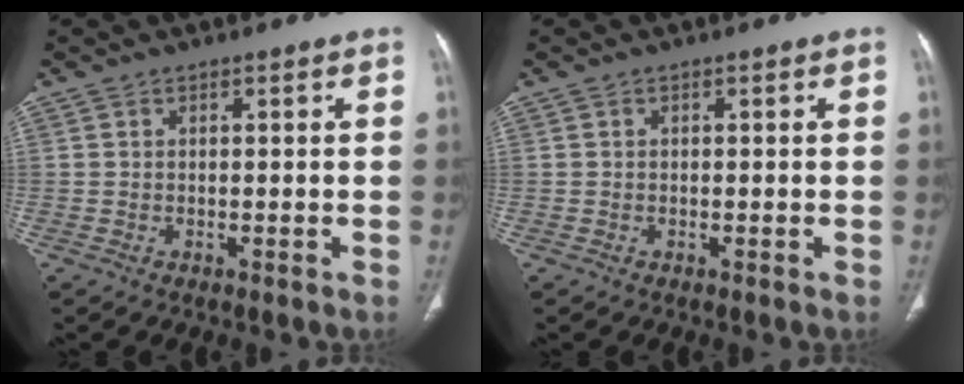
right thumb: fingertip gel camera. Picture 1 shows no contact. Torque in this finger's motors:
{"motor_torque": [0.16, -0.06, -0.43, 0.10, -0.03]}